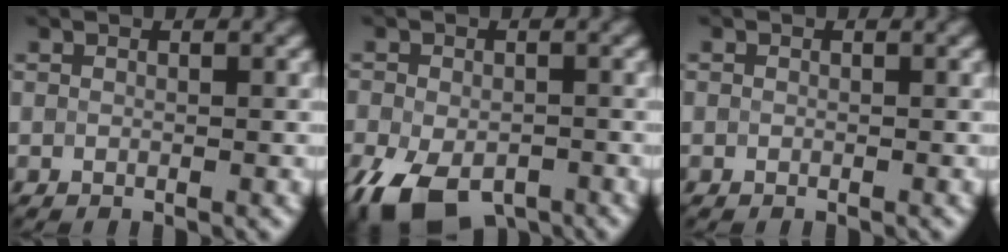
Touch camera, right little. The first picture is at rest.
{"total": 7.9, "force": [-4.9, 4.0, 4.8], "torque": [-0.098, -0.022, -0.066]}
{"total": 0.9, "force": [-0.4, 0.0, -0.7], "torque": [0.013, 0.000, 0.000]}